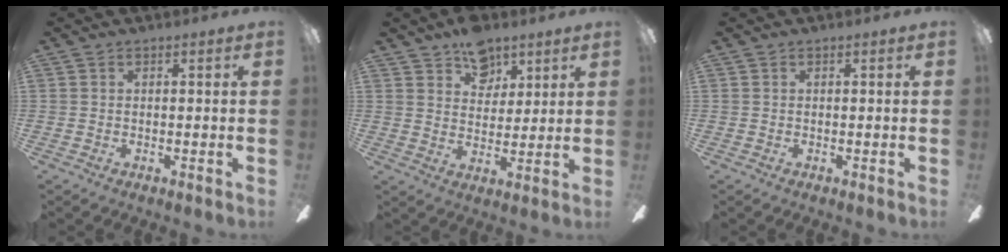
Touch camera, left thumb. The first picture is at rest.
{"total": 9.4, "force": [6.4, 5.9, 3.6], "torque": [-0.042, -0.028, 0.117]}
{"total": 0.0}